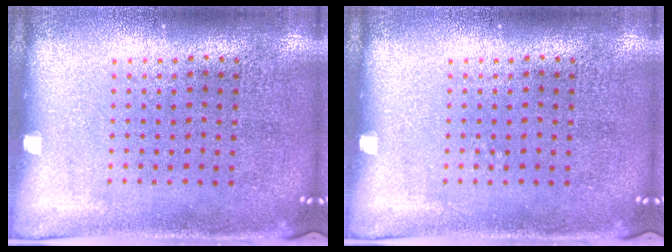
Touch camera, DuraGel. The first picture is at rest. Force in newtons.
{"total": 0.0}